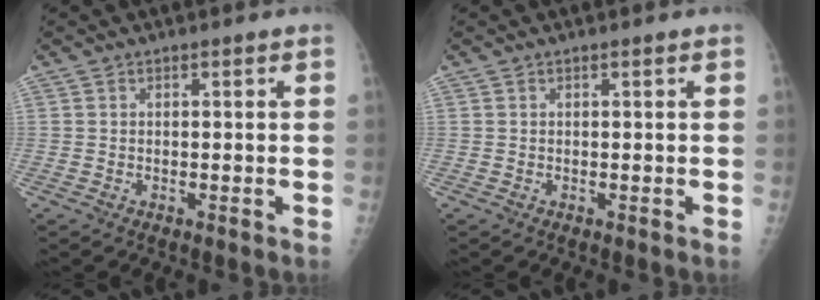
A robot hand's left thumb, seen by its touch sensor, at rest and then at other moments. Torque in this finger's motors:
{"motor_torque": [0.00, 0.00, -0.02, -0.03, 0.00]}